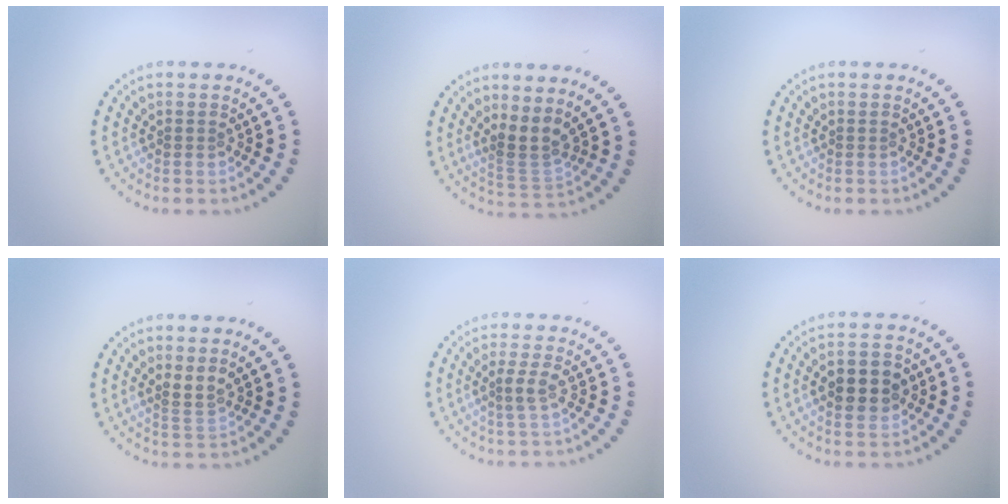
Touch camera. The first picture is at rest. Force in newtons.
{"total": 2.8, "press": 2.2, "slide": 1.8}
{"total": 0.0}
{"total": 1.4, "press": 0.9, "slide": 1.0}
{"total": 1.6, "press": 1.3, "slide": 1.0}
{"total": 3.7, "press": 3.7, "slide": 0.3}